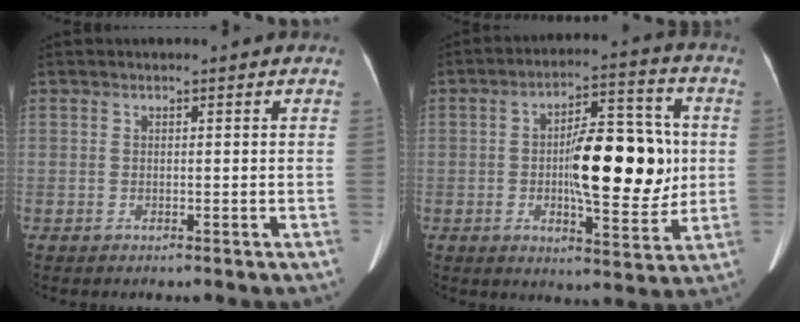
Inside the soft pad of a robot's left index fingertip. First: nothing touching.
{"total": 14.4, "force": [0.1, 4.8, 13.5], "torque": [-0.210, 0.017, 0.003]}